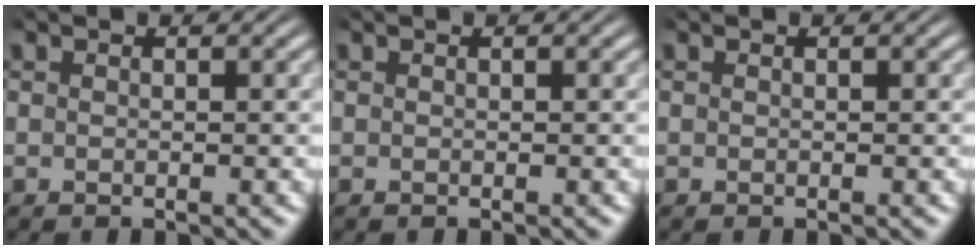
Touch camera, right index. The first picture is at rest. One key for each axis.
{"total": 0.0}
{"total": 0.0}